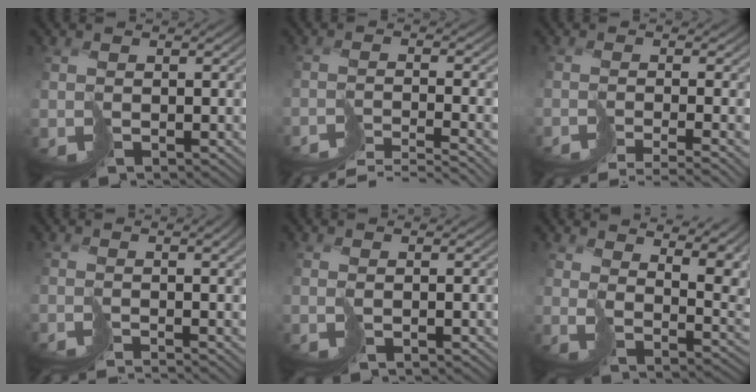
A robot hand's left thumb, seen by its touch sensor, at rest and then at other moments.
{"total": 5.8, "force": [-5.6, -0.4, 1.6], "torque": [-0.012, 0.002, -0.086]}
{"total": 5.0, "force": [-4.5, -0.6, 2.0], "torque": [-0.017, -0.007, -0.064]}
{"total": 4.1, "force": [-2.1, -0.1, 3.5], "torque": [-0.021, -0.007, -0.023]}
{"total": 0.8, "force": [0.1, -0.6, -0.4], "torque": [0.010, 0.001, 0.006]}
{"total": 11.1, "force": [8.0, 4.0, 6.5], "torque": [-0.107, 0.009, 0.146]}